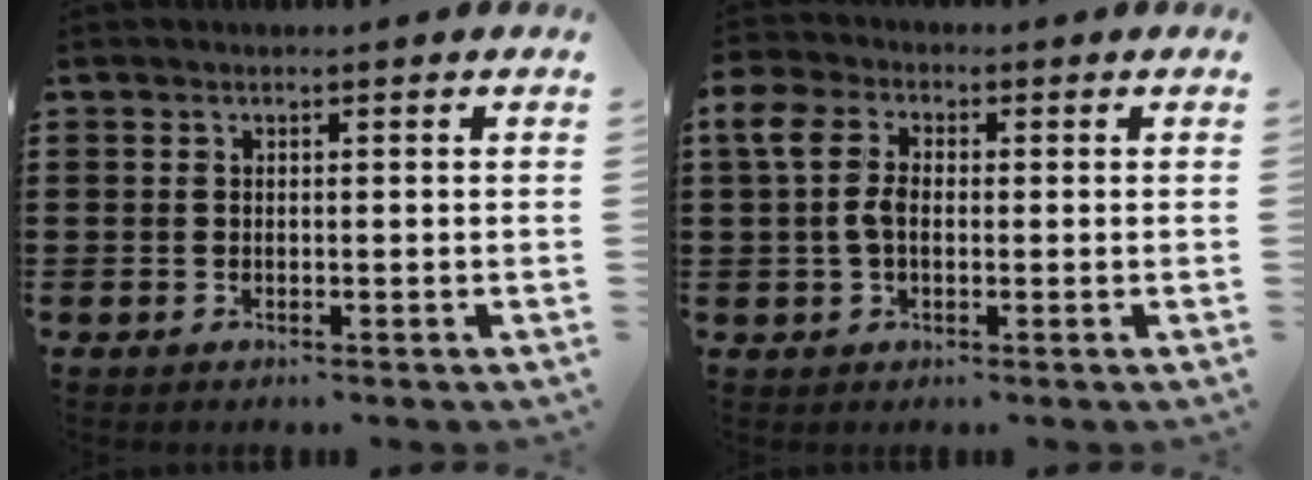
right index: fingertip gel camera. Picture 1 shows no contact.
{"total": 5.9, "force": [0.4, 4.0, 4.3], "torque": [-0.112, 0.008, 0.000]}